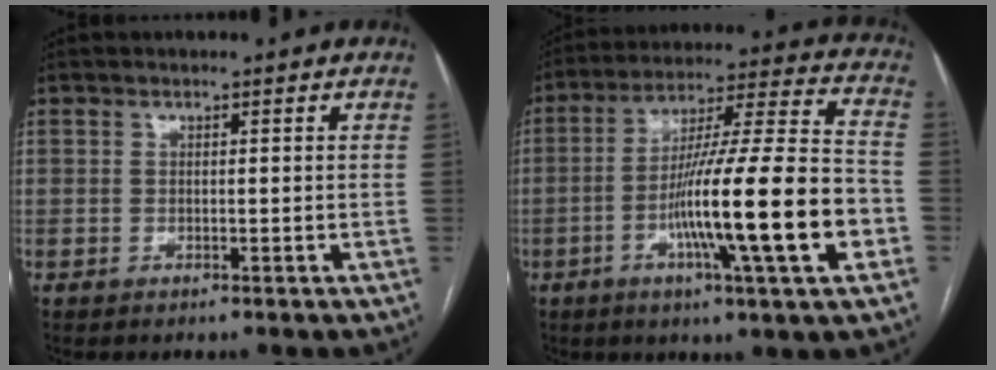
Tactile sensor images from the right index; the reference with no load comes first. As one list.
[{"total": 19.5, "force": [-5.6, -0.1, 18.7], "torque": [-0.304, -0.005, -0.093]}]